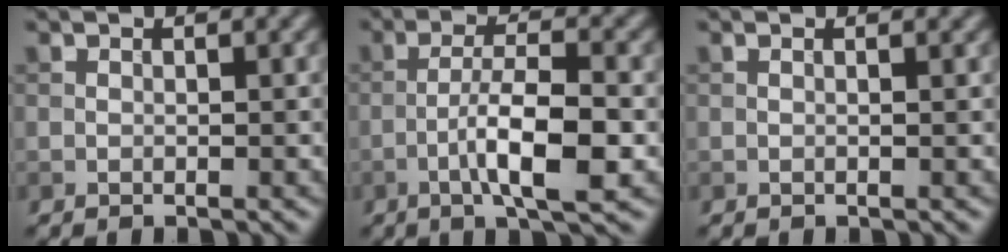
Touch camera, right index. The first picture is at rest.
{"total": 6.4, "force": [-2.2, 1.4, 5.8], "torque": [-0.102, 0.007, -0.039]}
{"total": 0.9, "force": [0.4, 0.4, 0.7], "torque": [-0.010, 0.002, -0.004]}